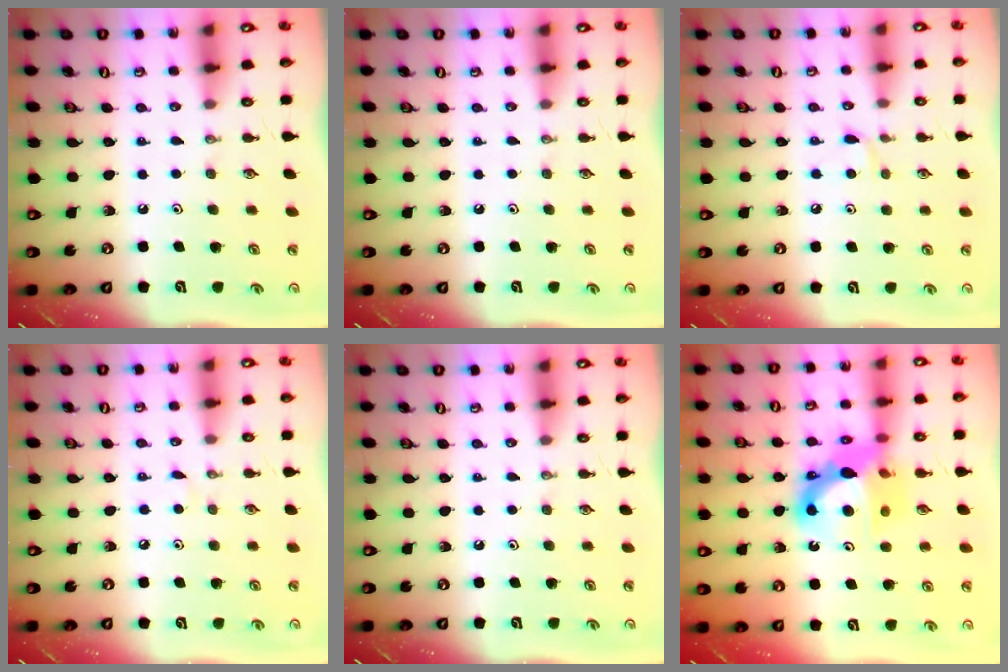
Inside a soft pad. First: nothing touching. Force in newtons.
{"total": 0.0}
{"total": 4.3, "press": 4.3, "slide": 0.5}
{"total": 2.1, "press": 2.1, "slide": 0.3}
{"total": 0.0}
{"total": 13.3, "press": 13.1, "slide": 2.8}